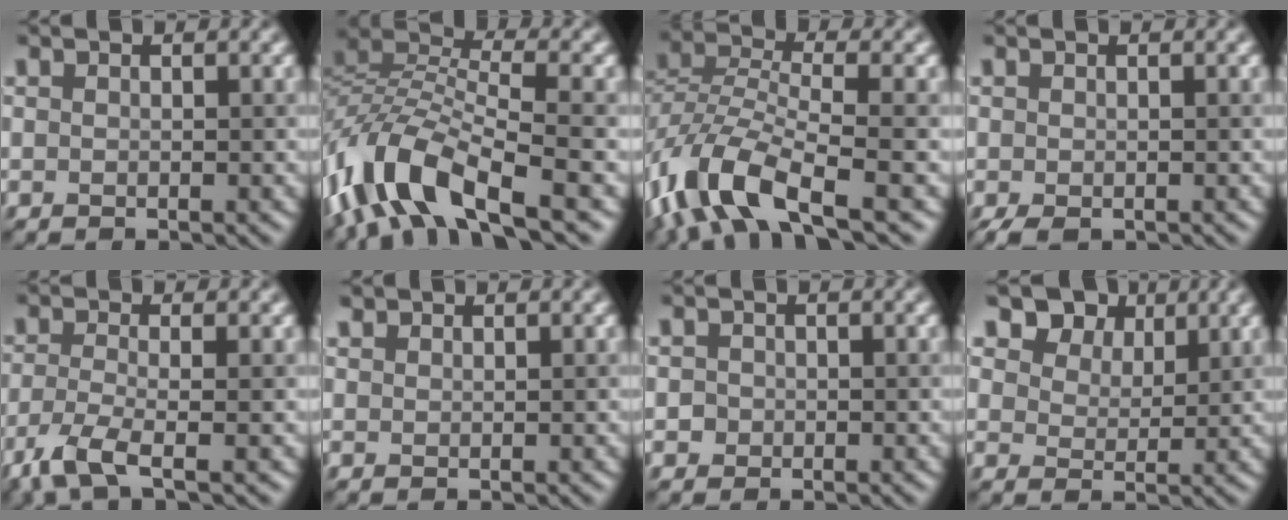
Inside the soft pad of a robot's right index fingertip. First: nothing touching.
{"total": 10.2, "force": [-5.6, 3.7, 7.7], "torque": [-0.157, 0.010, -0.117]}
{"total": 9.3, "force": [-5.2, 3.4, 6.9], "torque": [-0.151, 0.001, -0.112]}
{"total": 2.1, "force": [-1.4, 1.1, 1.1], "torque": [-0.028, -0.007, -0.023]}
{"total": 4.1, "force": [-2.5, 0.9, 3.1], "torque": [-0.072, -0.013, -0.060]}
{"total": 1.0, "force": [0.9, 0.4, 0.0], "torque": [0.000, 0.003, 0.019]}
{"total": 0.9, "force": [-0.1, 0.8, 0.1], "torque": [0.004, 0.000, -0.006]}
{"total": 6.2, "force": [4.6, 3.5, 2.3], "torque": [-0.057, -0.014, 0.087]}